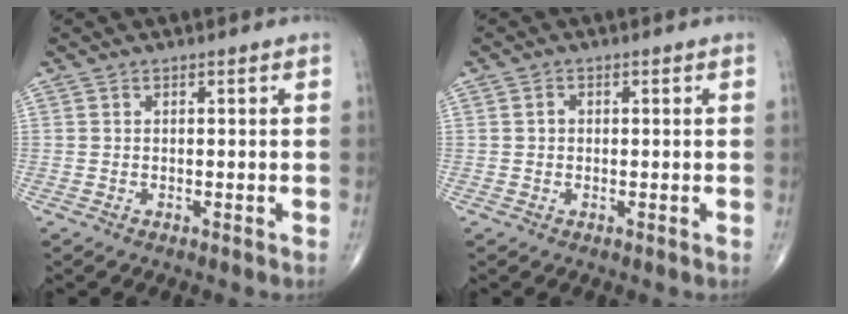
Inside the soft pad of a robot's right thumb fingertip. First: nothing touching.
{"total": 1.1, "force": [0.0, 0.9, 0.6], "torque": [-0.006, 0.002, -0.001]}